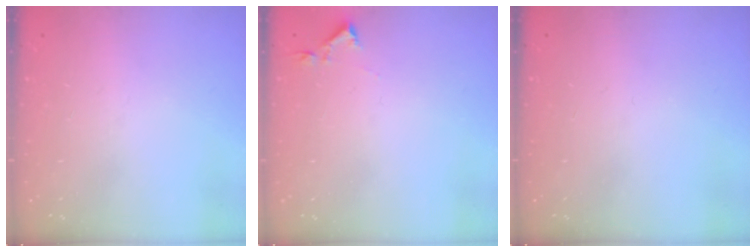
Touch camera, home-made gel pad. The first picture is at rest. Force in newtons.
{"total": 2.9, "press": 2.9, "slide": 0.5}
{"total": 0.0}